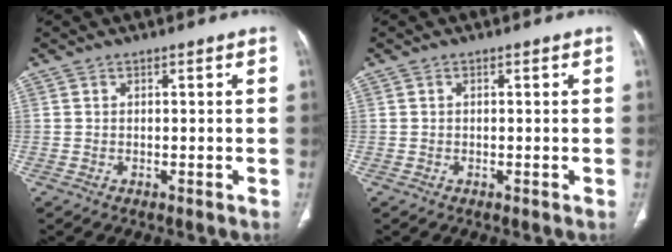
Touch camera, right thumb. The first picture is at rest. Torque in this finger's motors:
{"motor_torque": [-0.52, 0.25, 0.01, 0.43, 0.08]}